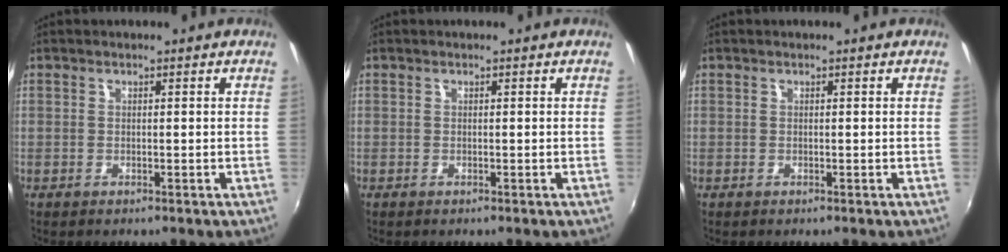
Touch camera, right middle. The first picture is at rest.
{"total": 0.0}
{"total": 0.0}